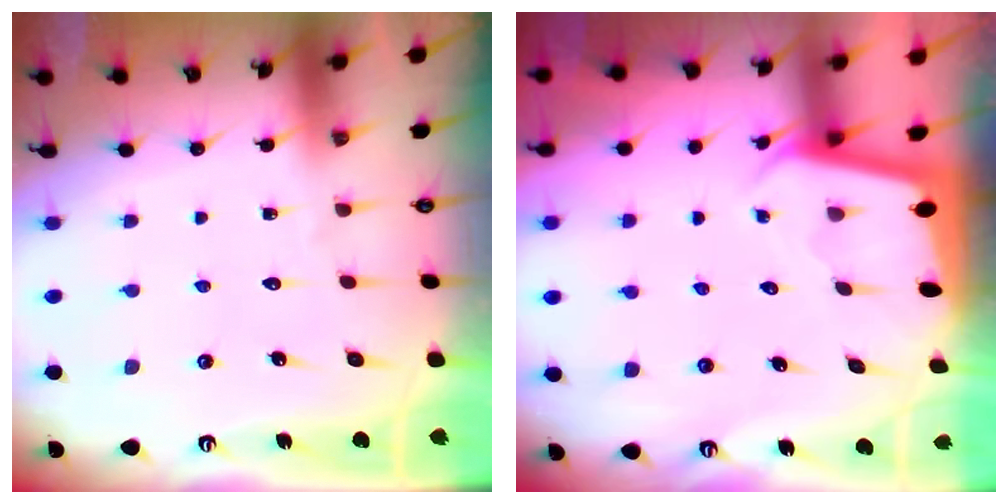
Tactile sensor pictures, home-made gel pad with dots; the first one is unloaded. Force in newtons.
{"total": 1.8, "press": 1.8, "slide": 0.1}